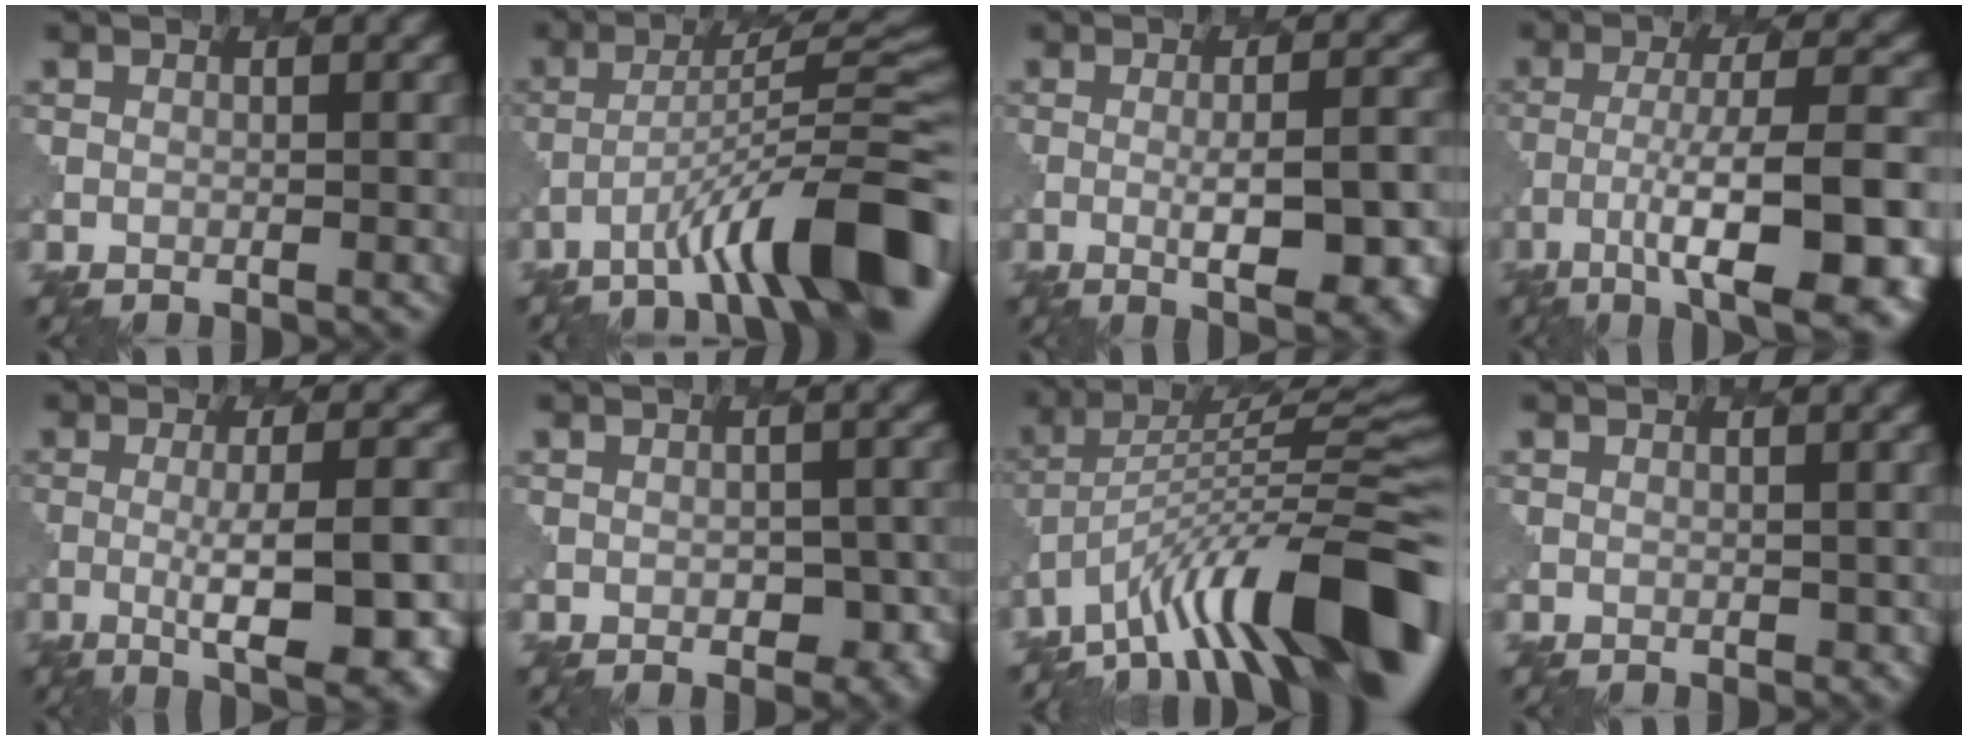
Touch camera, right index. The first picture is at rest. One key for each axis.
{"total": 12.0, "fx": -6.8, "fy": 2.2, "fz": 9.7, "tx": -0.145, "ty": 0.020, "tz": -0.104}
{"total": 7.6, "fx": -1.7, "fy": 2.5, "fz": 7.0, "tx": -0.098, "ty": -0.007, "tz": -0.013}
{"total": 11.9, "fx": -5.6, "fy": 3.2, "fz": 10.0, "tx": -0.161, "ty": -0.002, "tz": -0.074}
{"total": 8.7, "fx": -2.2, "fy": 2.4, "fz": 8.0, "tx": -0.117, "ty": -0.003, "tz": -0.026}
{"total": 4.0, "fx": -1.5, "fy": 2.6, "fz": 2.7, "tx": -0.029, "ty": -0.003, "tz": -0.008}
{"total": 14.6, "fx": -8.0, "fy": 3.8, "fz": 11.5, "tx": -0.175, "ty": 0.032, "tz": -0.135}
{"total": 0.9, "fx": -0.3, "fy": 0.7, "fz": 0.4, "tx": -0.007, "ty": -0.001, "tz": 0.002}